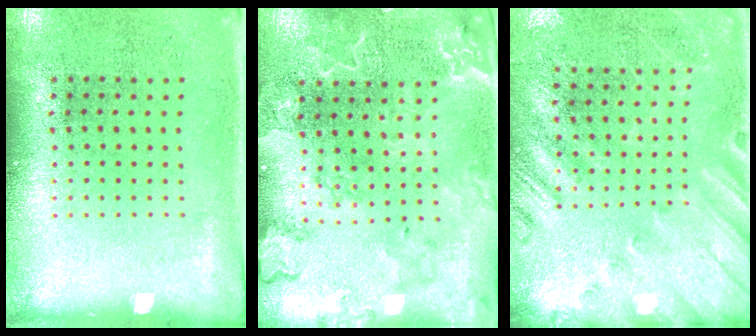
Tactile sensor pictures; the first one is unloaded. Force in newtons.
{"total": 2.7, "press": 2.5, "slide": 1.0}
{"total": 2.2, "press": 1.8, "slide": 1.2}